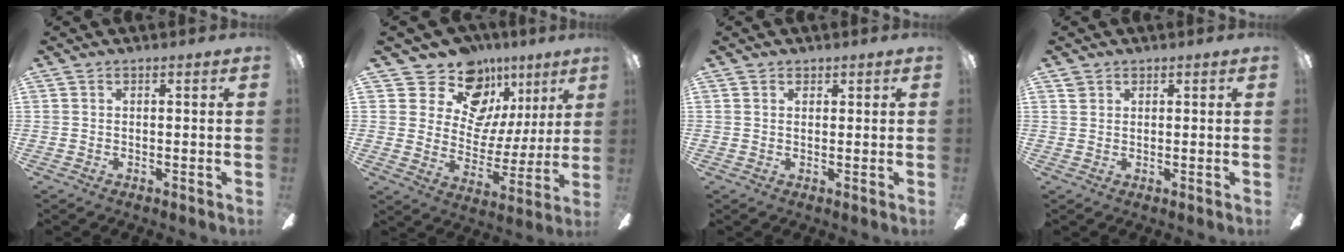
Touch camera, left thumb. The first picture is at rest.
{"total": 16.3, "force": [10.7, 10.8, 5.8], "torque": [-0.098, -0.066, 0.198]}
{"total": 1.5, "force": [0.9, 1.0, 0.5], "torque": [-0.002, 0.000, 0.015]}
{"total": 1.5, "force": [1.1, 1.0, 0.2], "torque": [0.004, -0.002, 0.018]}